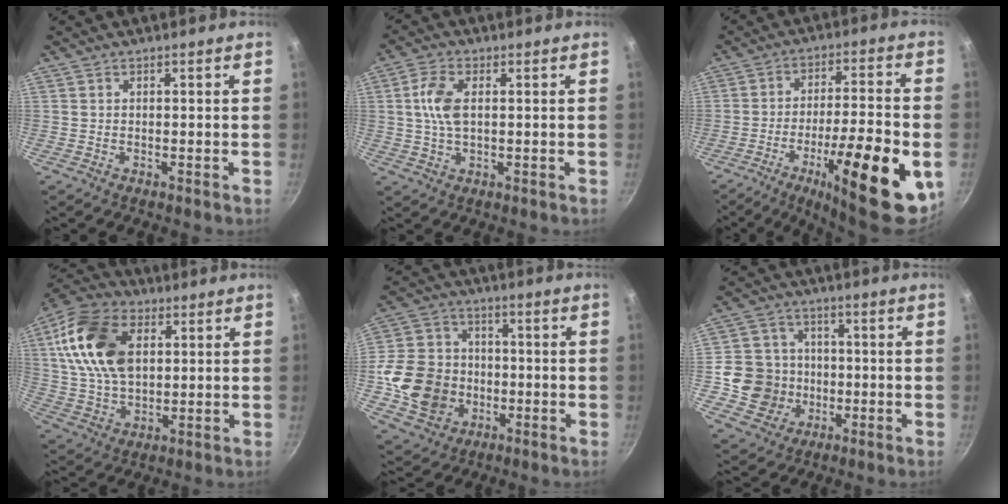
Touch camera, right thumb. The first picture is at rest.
{"total": 6.8, "force": [1.2, 3.5, 5.6], "torque": [-0.115, 0.006, 0.022]}
{"total": 22.7, "force": [-8.3, 6.2, 20.2], "torque": [-0.272, 0.025, -0.119]}
{"total": 18.8, "force": [4.9, 12.0, 13.6], "torque": [-0.241, 0.000, 0.089]}
{"total": 15.1, "force": [-2.6, 12.9, 7.4], "torque": [-0.114, 0.027, -0.043]}
{"total": 10.9, "force": [-1.6, 10.4, 3.1], "torque": [-0.032, 0.025, -0.033]}